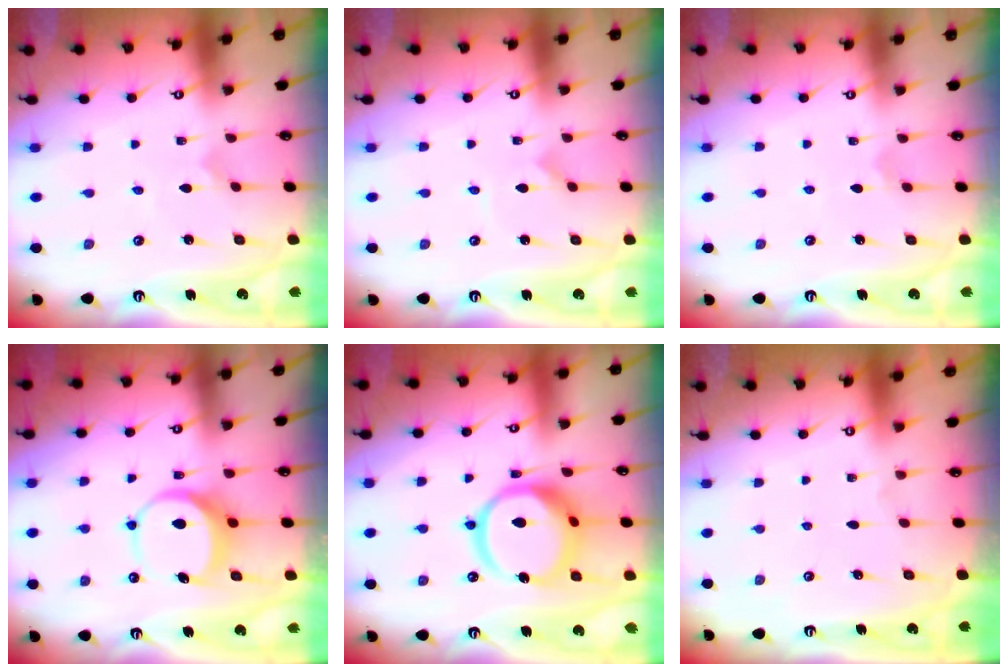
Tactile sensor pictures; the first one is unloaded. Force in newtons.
{"total": 0.0}
{"total": 2.0, "press": 2.0, "slide": 0.2}
{"total": 7.6, "press": 7.6, "slide": 0.4}
{"total": 17.0, "press": 16.9, "slide": 1.9}
{"total": 0.0}